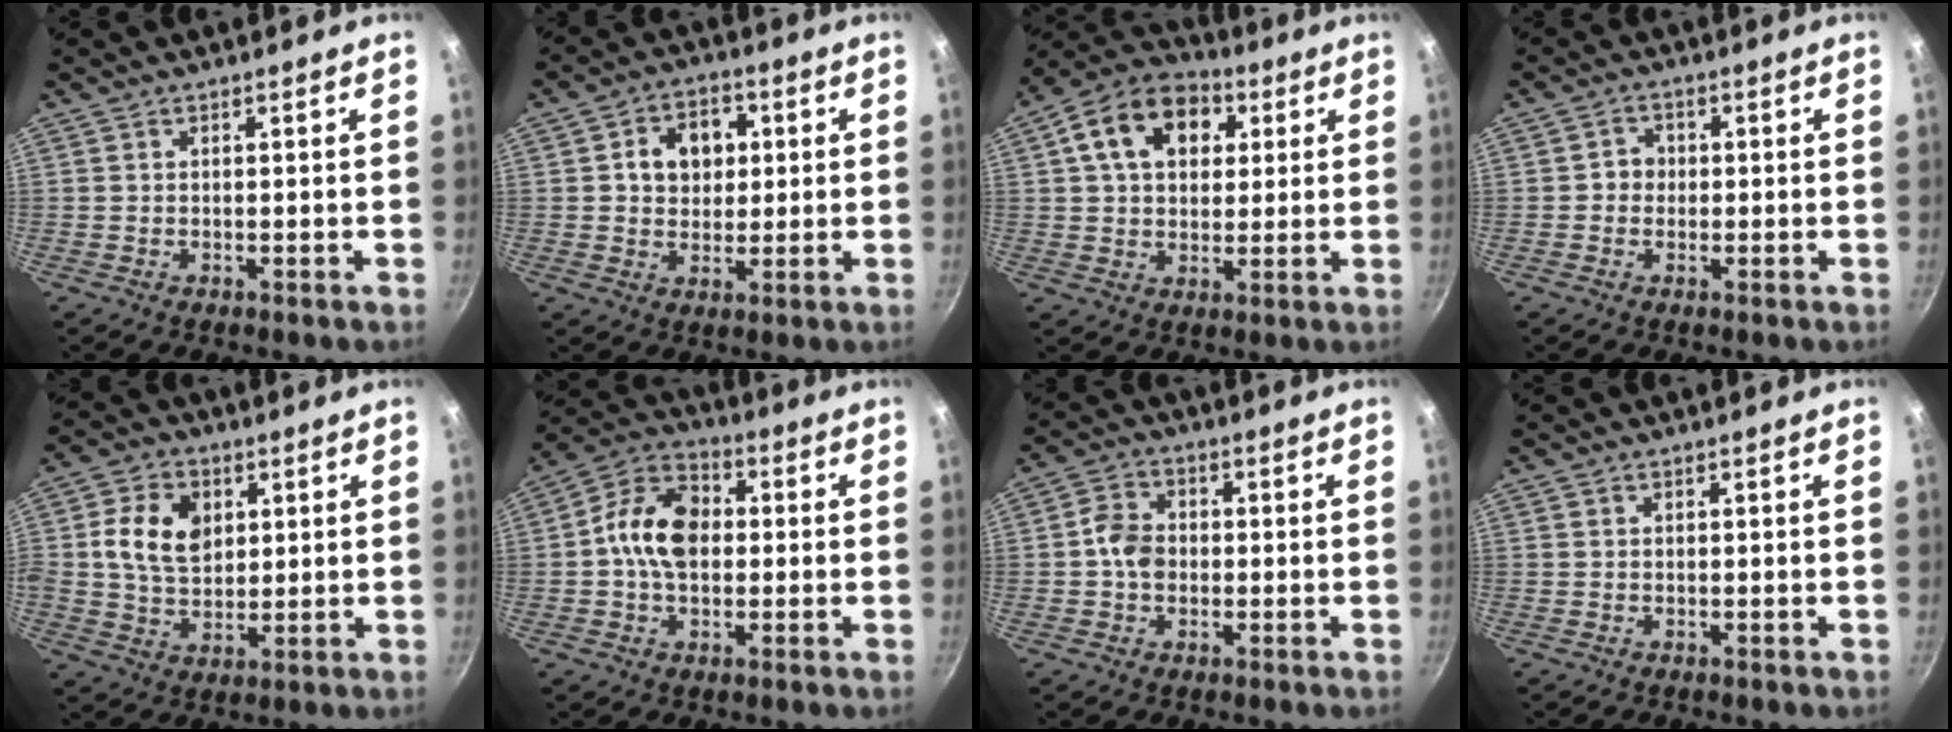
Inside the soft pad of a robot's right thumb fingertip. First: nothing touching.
{"total": 8.7, "force": [1.7, 6.9, 5.1], "torque": [-0.046, 0.006, 0.020]}
{"total": 15.0, "force": [4.7, 10.6, 9.4], "torque": [-0.136, 0.017, 0.062]}
{"total": 2.9, "force": [-0.2, 2.7, 1.1], "torque": [0.002, 0.008, -0.008]}
{"total": 10.5, "force": [2.3, 7.6, 6.9], "torque": [-0.106, -0.003, 0.038]}
{"total": 12.1, "force": [0.2, 8.5, 8.6], "torque": [-0.124, 0.026, -0.019]}
{"total": 5.4, "force": [-0.6, 4.3, 3.2], "torque": [-0.042, 0.019, -0.020]}
{"total": 0.0}